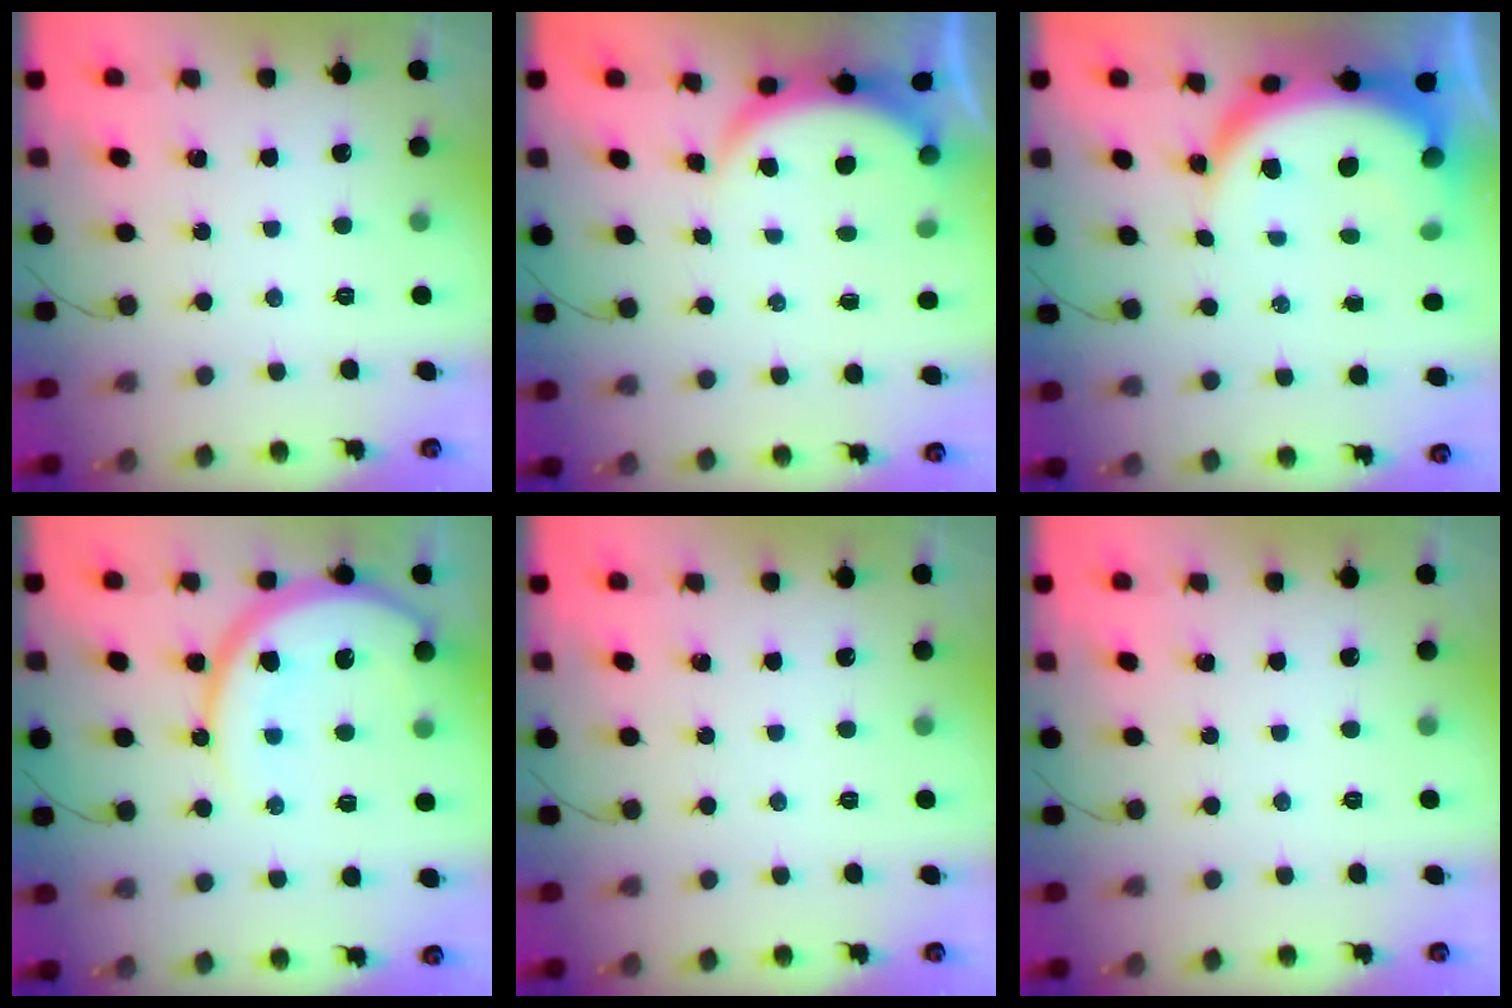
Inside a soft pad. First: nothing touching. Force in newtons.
{"total": 5.1, "press": 5.1, "slide": 0.6}
{"total": 10.4, "press": 10.3, "slide": 1.2}
{"total": 15.1, "press": 15.0, "slide": 1.6}
{"total": 0.0}
{"total": 0.0}